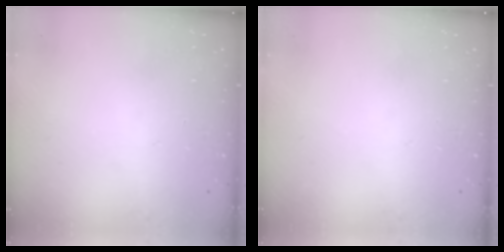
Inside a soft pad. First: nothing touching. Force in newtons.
{"total": 0.0}